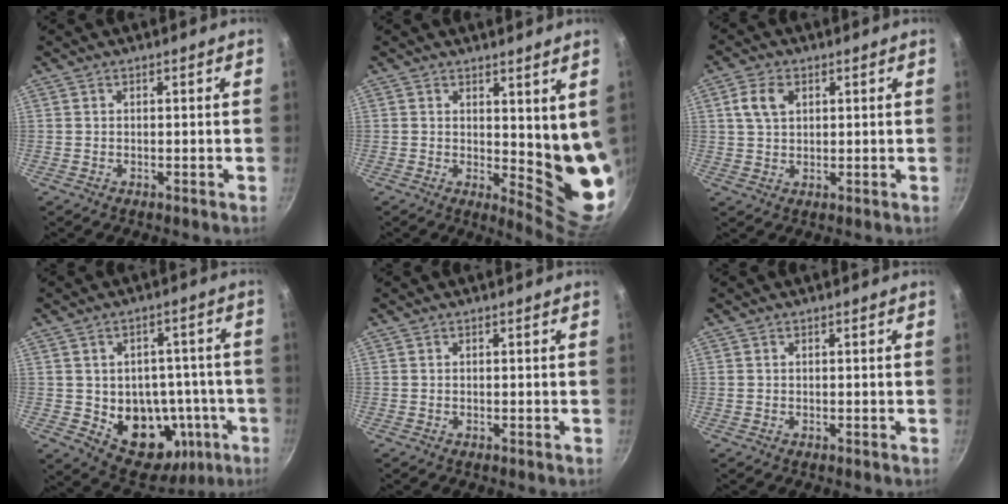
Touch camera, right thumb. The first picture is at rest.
{"total": 9.0, "force": [3.0, 3.7, 7.6], "torque": [-0.079, -0.041, 0.046]}
{"total": 5.2, "force": [1.8, 3.5, 3.4], "torque": [-0.053, 0.003, 0.033]}
{"total": 16.8, "force": [-3.6, 12.8, 10.2], "torque": [-0.096, 0.016, -0.030]}
{"total": 0.0}
{"total": 0.0}